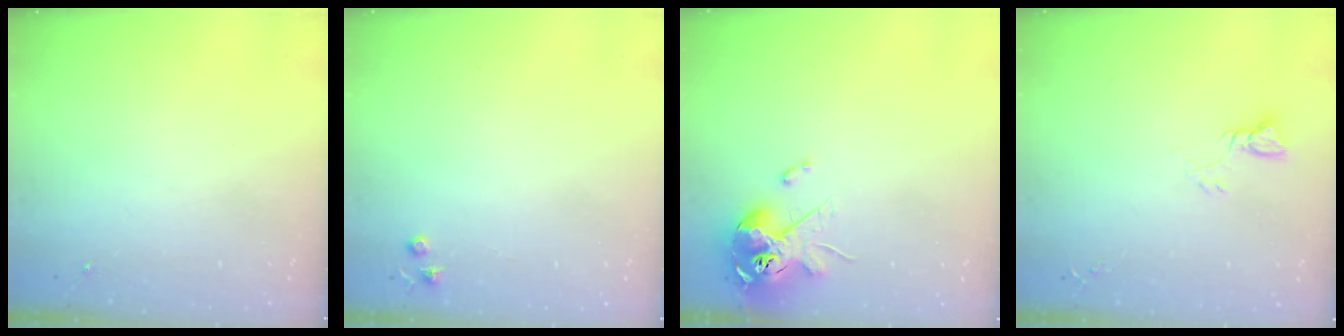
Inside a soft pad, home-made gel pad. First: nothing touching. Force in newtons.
{"total": 4.2, "press": 4.1, "slide": 0.7}
{"total": 13.4, "press": 13.3, "slide": 1.4}
{"total": 2.8, "press": 2.8, "slide": 0.2}